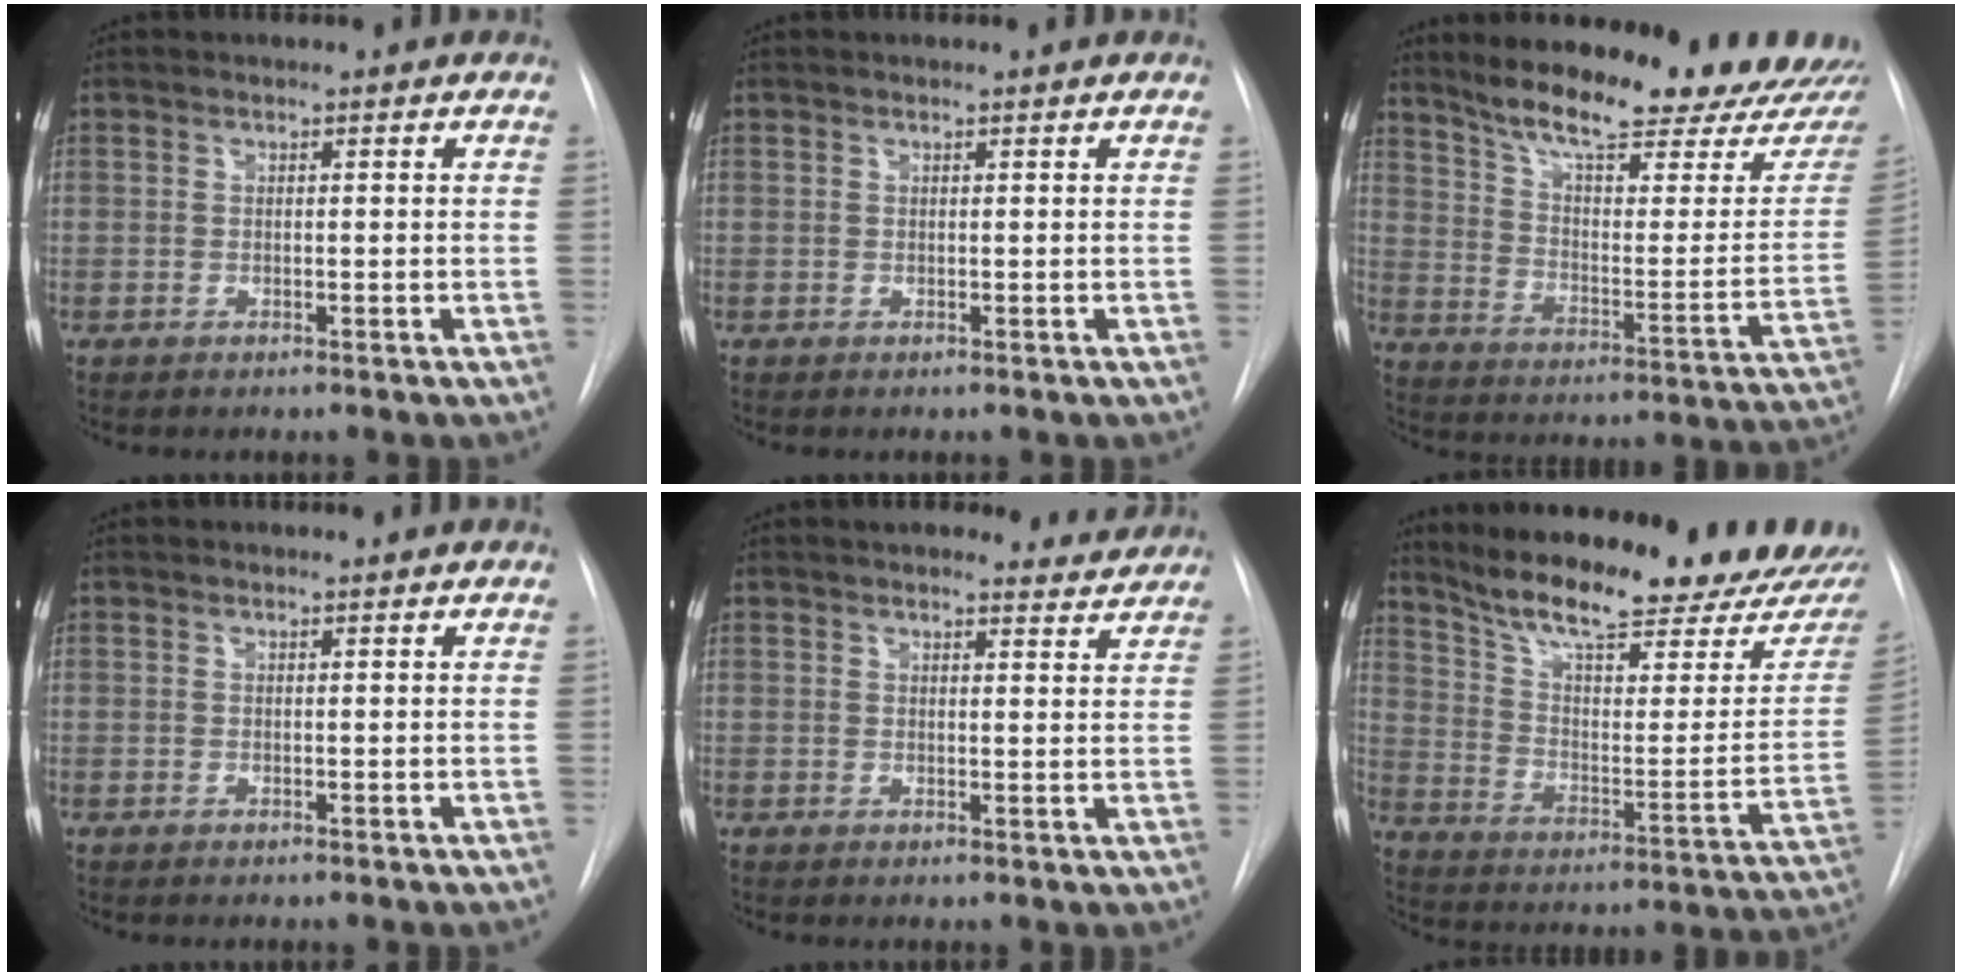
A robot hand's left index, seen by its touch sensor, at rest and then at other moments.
{"total": 0.0}
{"total": 23.7, "force": [20.7, 3.0, 11.2], "torque": [-0.163, -0.063, 0.280]}
{"total": 0.0}
{"total": 7.3, "force": [7.0, 1.5, 1.2], "torque": [-0.002, -0.001, 0.070]}
{"total": 25.3, "force": [21.8, 3.2, 12.3], "torque": [-0.188, -0.064, 0.301]}